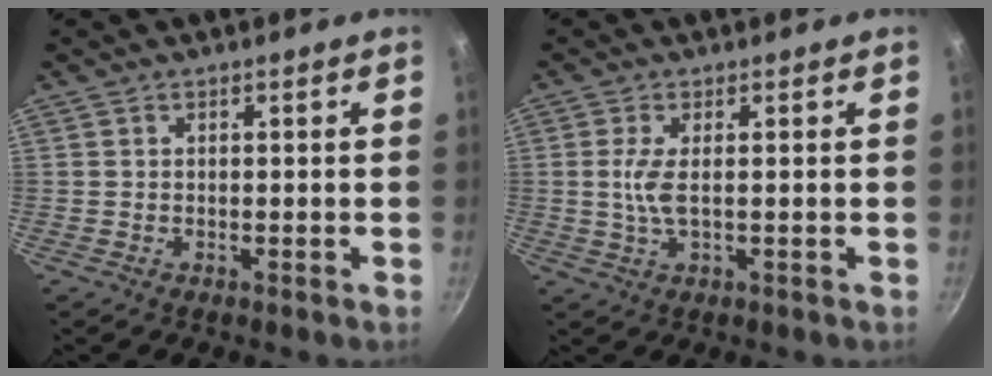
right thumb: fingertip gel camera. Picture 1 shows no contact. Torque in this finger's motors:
{"motor_torque": [0.05, 0.03, 0.52, 0.07, 0.06]}